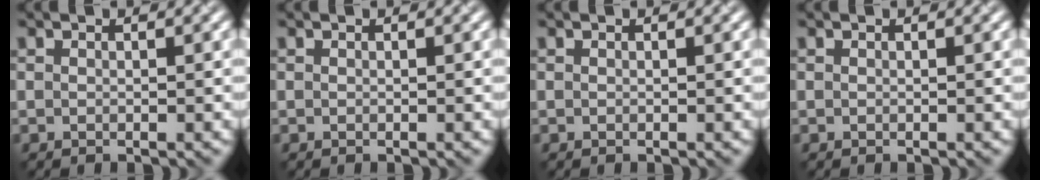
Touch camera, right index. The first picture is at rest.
{"total": 0.0}
{"total": 0.0}
{"total": 0.0}